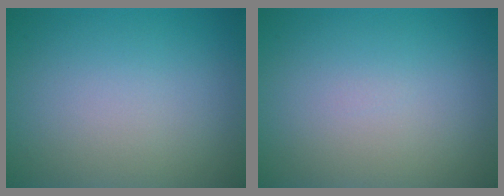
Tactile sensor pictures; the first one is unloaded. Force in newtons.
{"total": 0.0}